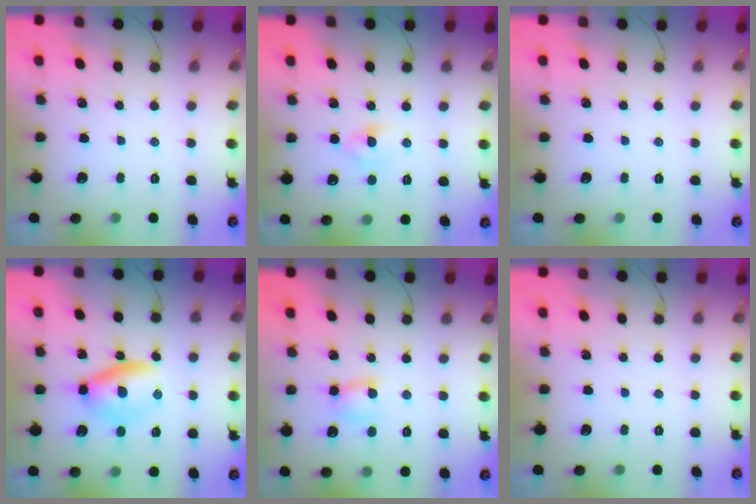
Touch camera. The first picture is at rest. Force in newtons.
{"total": 3.0, "press": 2.8, "slide": 1.2}
{"total": 0.0}
{"total": 6.2, "press": 6.1, "slide": 1.2}
{"total": 5.2, "press": 5.2, "slide": 0.6}
{"total": 0.0}